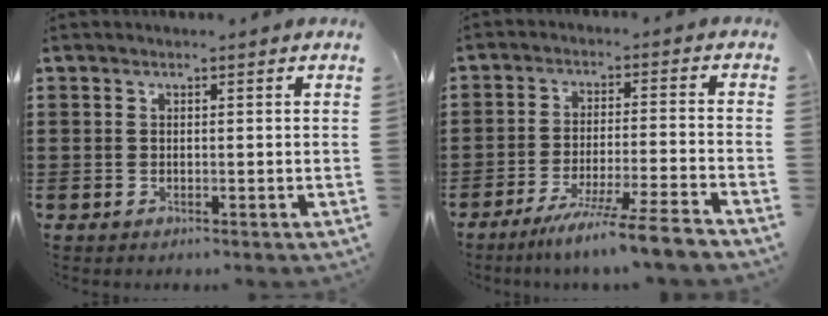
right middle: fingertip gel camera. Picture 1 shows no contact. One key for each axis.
{"total": 7.5, "fx": -6.4, "fy": -1.0, "fz": 3.7, "tx": -0.063, "ty": -0.014, "tz": -0.124}